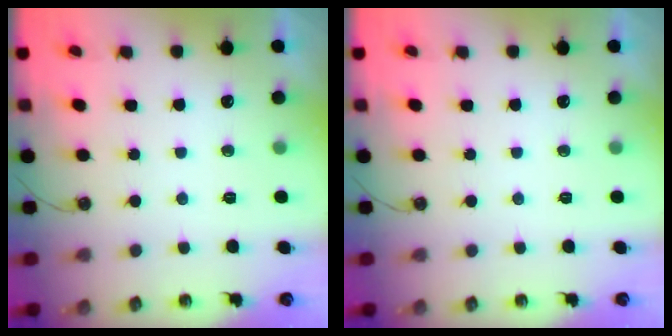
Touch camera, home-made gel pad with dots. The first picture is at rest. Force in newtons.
{"total": 0.0}